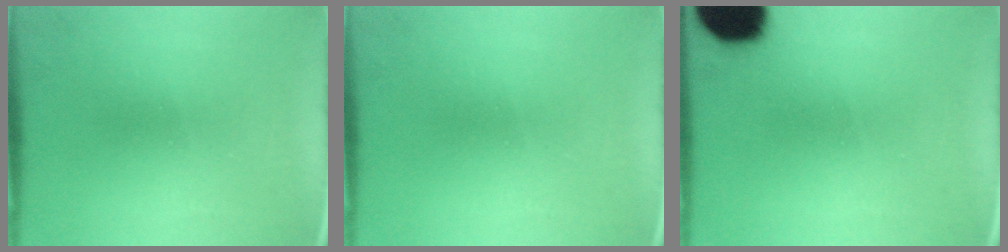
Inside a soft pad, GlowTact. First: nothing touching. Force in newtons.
{"total": 0.0}
{"total": 18.0}